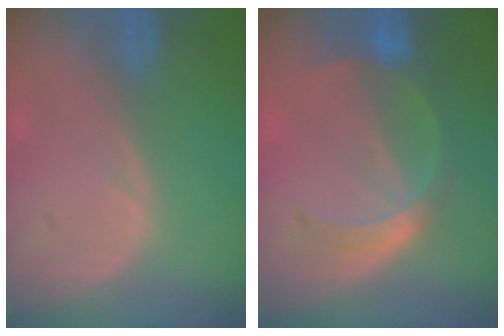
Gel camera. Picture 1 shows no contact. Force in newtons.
{"total": 5.8, "press": 5.3, "slide": 2.3}